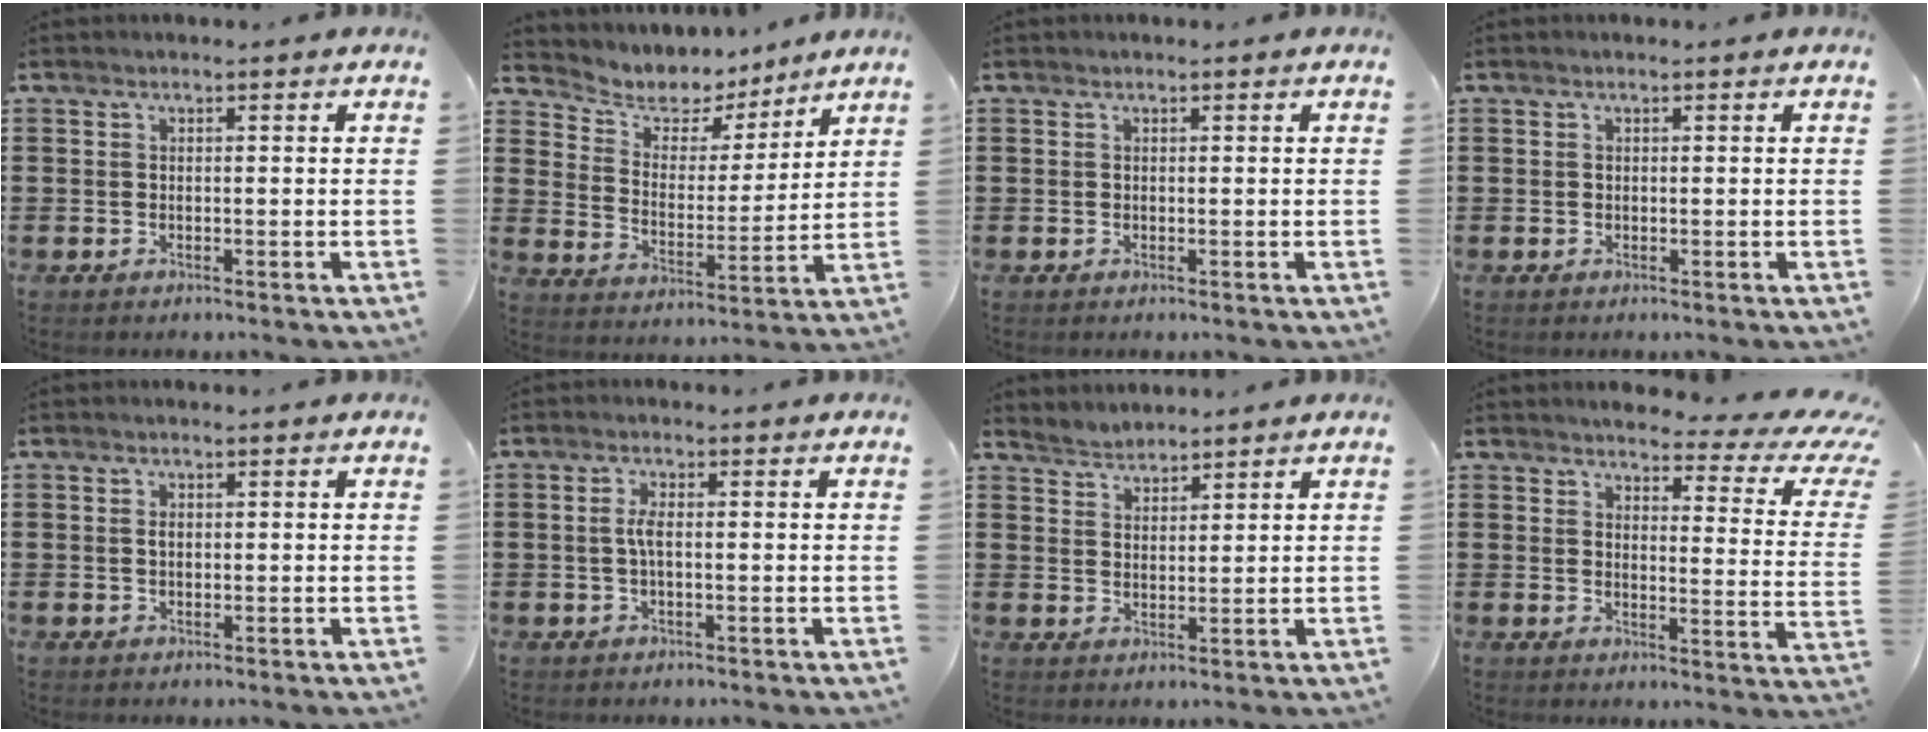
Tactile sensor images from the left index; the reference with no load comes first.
{"total": 5.8, "force": [5.2, 2.5, 0.6], "torque": [-0.049, -0.031, 0.090]}
{"total": 0.0}
{"total": 0.0}
{"total": 0.8, "force": [0.2, 0.5, 0.6], "torque": [-0.015, 0.003, 0.002]}
{"total": 2.5, "force": [0.0, 0.7, 2.4], "torque": [-0.054, -0.002, -0.004]}
{"total": 2.7, "force": [2.6, 0.4, -0.7], "torque": [0.003, -0.006, 0.050]}
{"total": 4.4, "force": [3.7, 0.8, 2.3], "torque": [-0.042, -0.033, 0.054]}